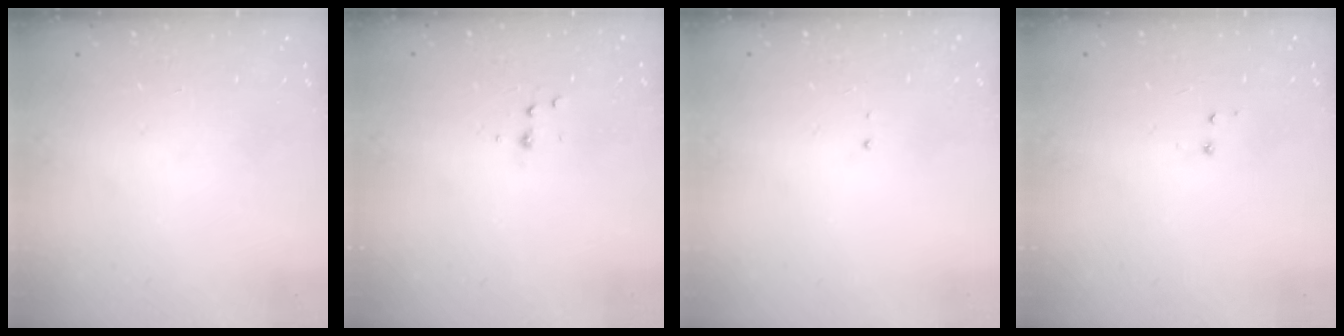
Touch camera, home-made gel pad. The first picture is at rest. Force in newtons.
{"total": 4.0, "press": 3.9, "slide": 1.0}
{"total": 0.7, "press": 0.7, "slide": 0.1}
{"total": 3.5, "press": 3.5, "slide": 0.5}